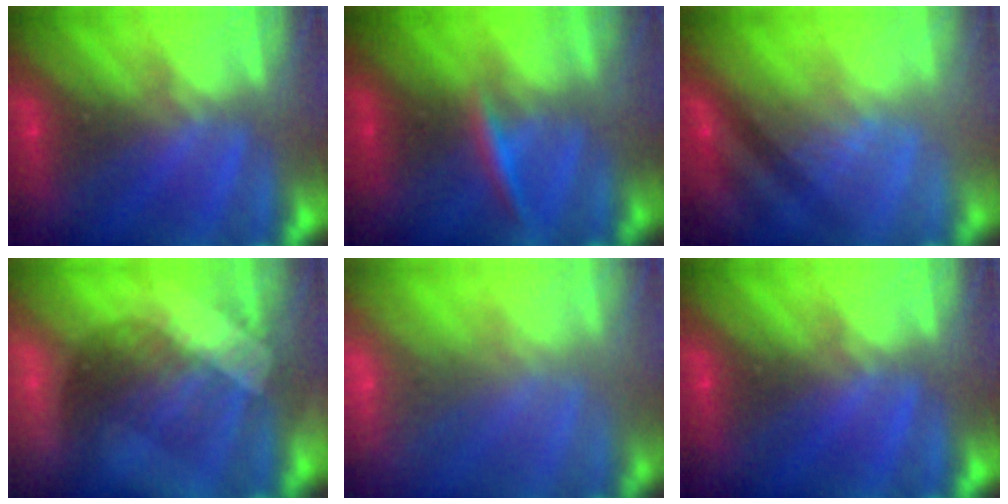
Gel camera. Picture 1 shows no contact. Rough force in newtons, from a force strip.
{"total": 2.4}
{"total": 2.2}
{"total": 3.5}
{"total": 6.3}
{"total": 0.0}